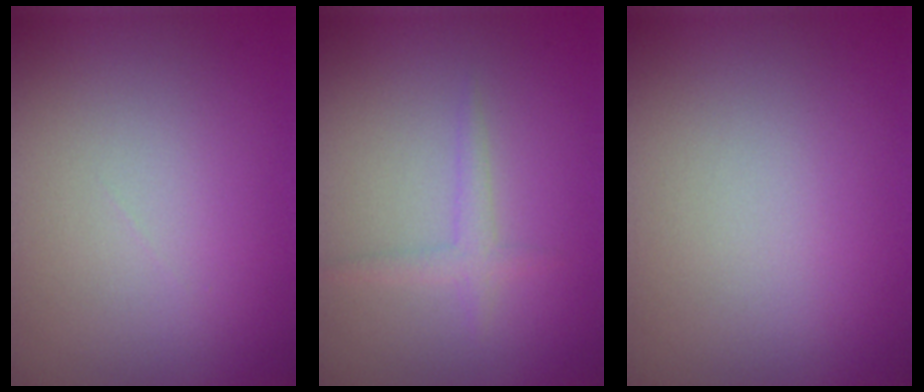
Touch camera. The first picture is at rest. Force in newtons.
{"total": 1.4, "press": 1.4, "slide": 0.1}
{"total": 0.0}